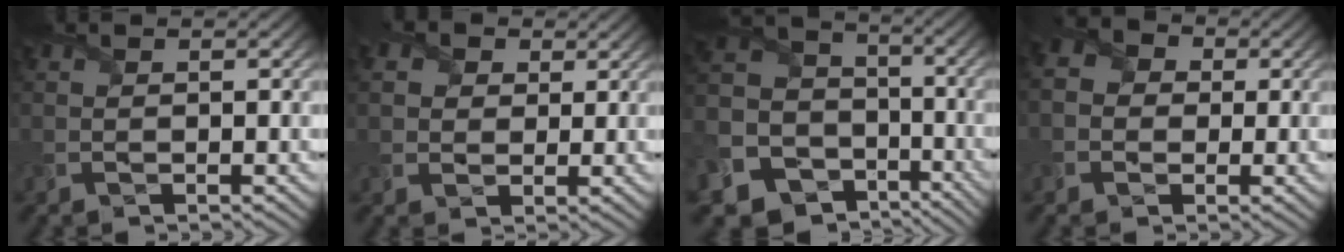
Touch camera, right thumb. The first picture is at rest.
{"total": 4.9, "force": [2.4, 3.8, 2.0], "torque": [-0.085, -0.001, 0.038]}
{"total": 18.0, "force": [-9.2, 14.3, 5.9], "torque": [-0.222, -0.058, -0.146]}
{"total": 4.7, "force": [0.0, 4.3, 2.0], "torque": [-0.059, 0.005, -0.011]}